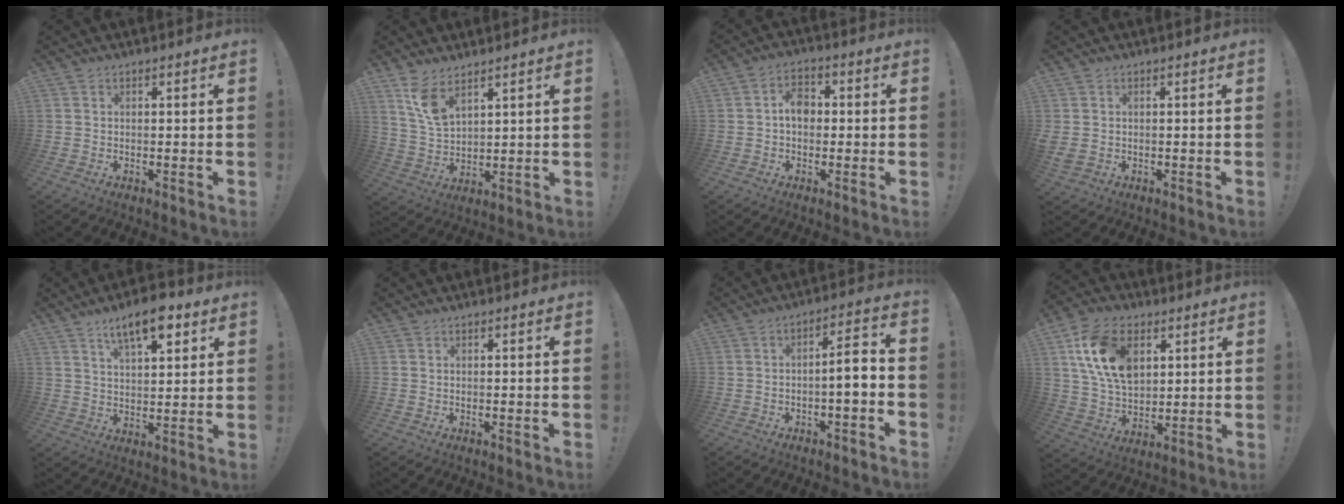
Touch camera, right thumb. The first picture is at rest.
{"total": 8.3, "force": [6.0, 3.3, 4.7], "torque": [-0.088, -0.031, 0.113]}
{"total": 6.4, "force": [0.2, 4.6, 4.4], "torque": [-0.069, 0.009, 0.004]}
{"total": 2.2, "force": [0.5, 1.7, 1.3], "torque": [-0.020, 0.000, 0.010]}
{"total": 11.2, "force": [6.5, 4.3, 8.0], "torque": [-0.121, -0.024, 0.110]}
{"total": 0.0}
{"total": 6.1, "force": [-1.9, 0.7, 5.7], "torque": [-0.083, -0.001, -0.038]}
{"total": 17.3, "force": [6.4, 11.4, 11.3], "torque": [-0.208, -0.018, 0.122]}